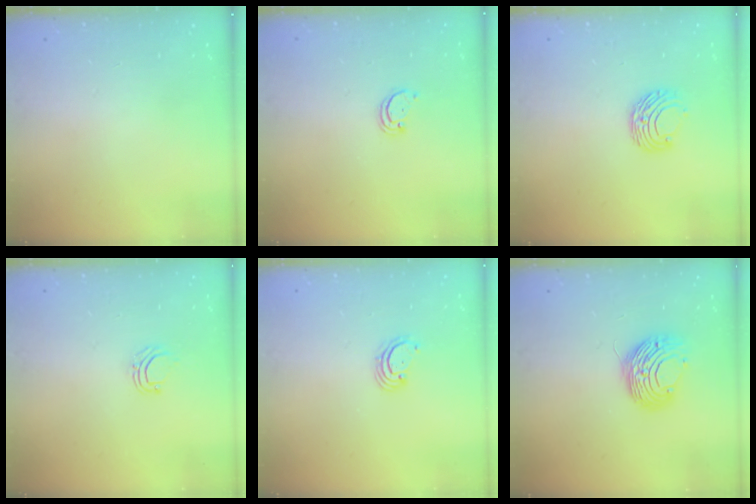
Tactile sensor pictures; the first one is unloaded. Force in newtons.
{"total": 1.5, "press": 1.5, "slide": 0.1}
{"total": 7.2, "press": 7.2, "slide": 0.8}
{"total": 4.9, "press": 4.8, "slide": 0.5}
{"total": 2.7, "press": 2.7, "slide": 0.3}
{"total": 9.3, "press": 9.3, "slide": 0.3}